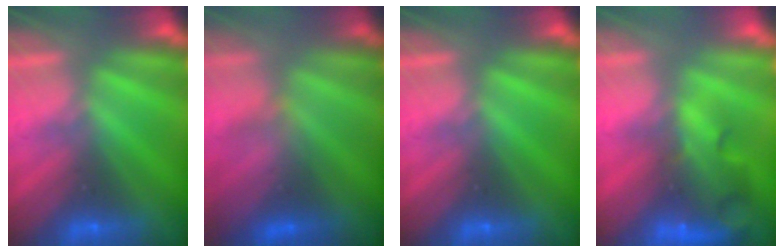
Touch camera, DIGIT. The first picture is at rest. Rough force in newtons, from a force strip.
{"total": 3.8}
{"total": 0.0}
{"total": 10.1}